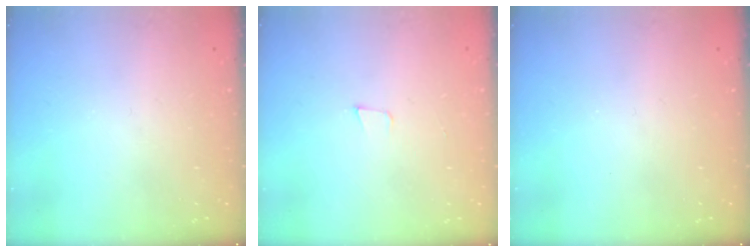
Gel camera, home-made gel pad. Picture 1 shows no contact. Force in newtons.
{"total": 3.3, "press": 2.0, "slide": 2.6}
{"total": 0.0}